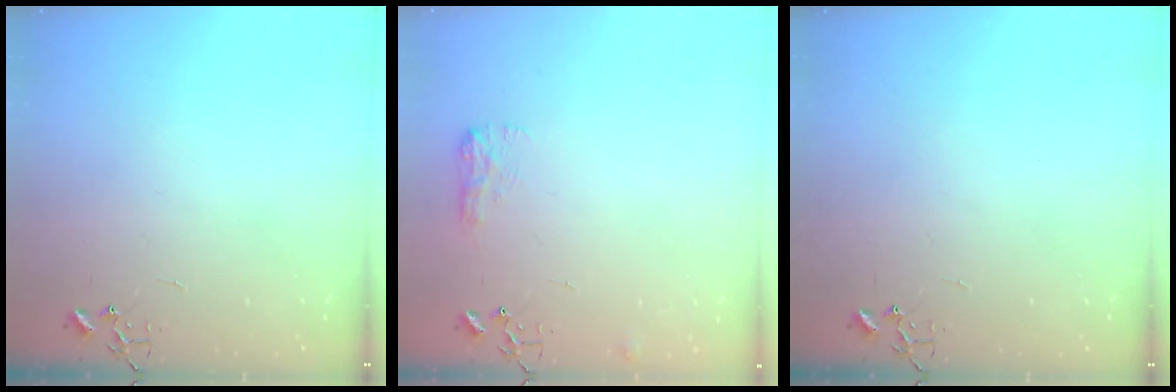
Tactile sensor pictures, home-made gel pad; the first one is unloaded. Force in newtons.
{"total": 8.3, "press": 8.2, "slide": 0.3}
{"total": 0.0}